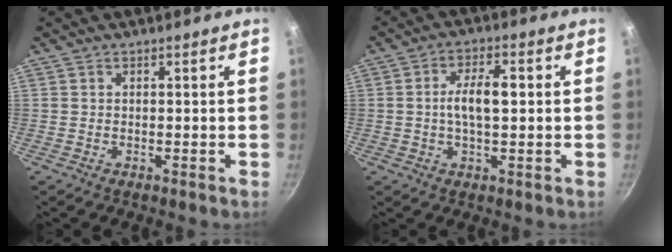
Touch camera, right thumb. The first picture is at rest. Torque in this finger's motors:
{"motor_torque": [0.23, 1.56, 0.54, -0.41, 0.03]}